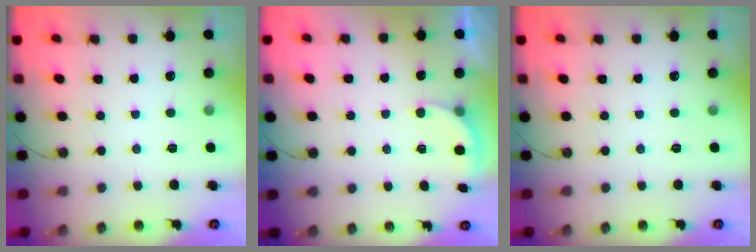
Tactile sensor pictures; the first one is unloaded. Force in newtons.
{"total": 2.5, "press": 2.3, "slide": 1.1}
{"total": 0.0}